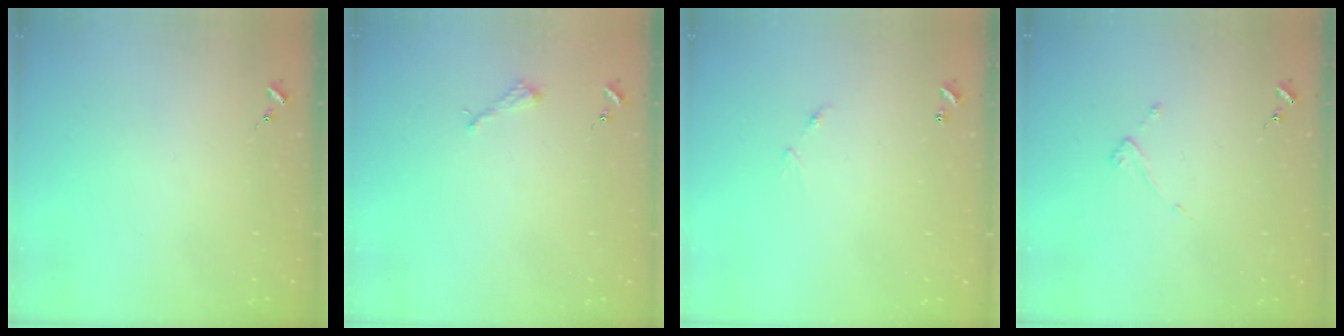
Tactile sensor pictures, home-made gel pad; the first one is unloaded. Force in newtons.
{"total": 2.6, "press": 2.6, "slide": 0.3}
{"total": 5.6, "press": 5.5, "slide": 0.6}
{"total": 3.8, "press": 3.7, "slide": 0.2}